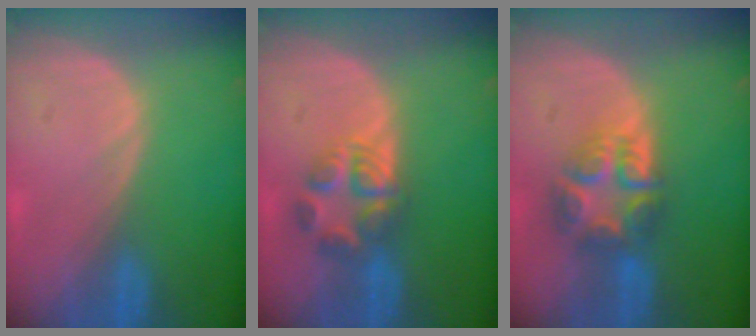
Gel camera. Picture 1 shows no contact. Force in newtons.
{"total": 5.6, "press": 5.5, "slide": 1.1}
{"total": 7.6, "press": 6.6, "slide": 3.6}